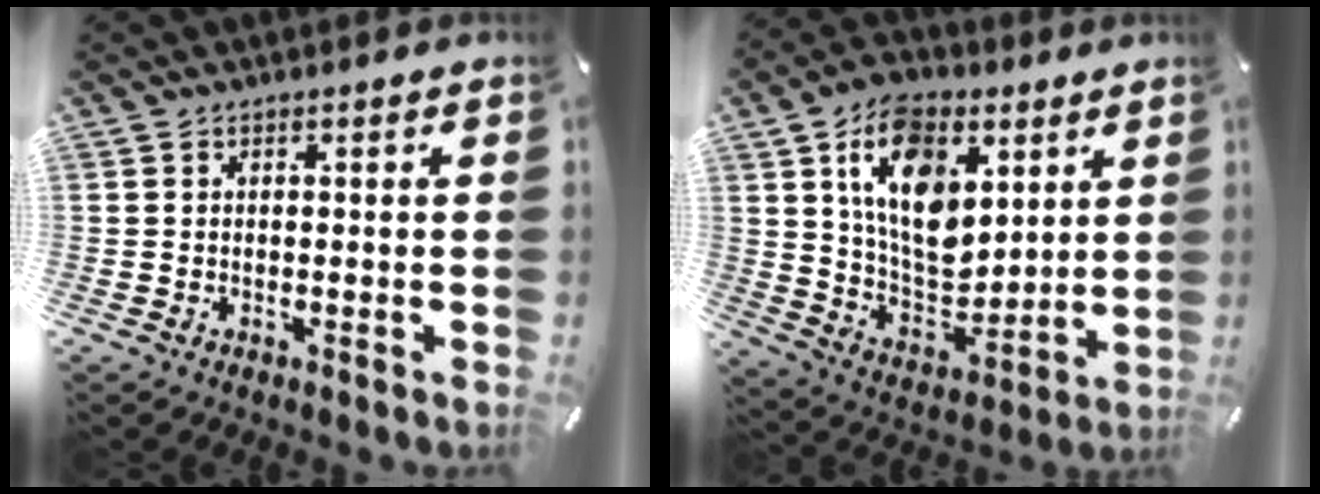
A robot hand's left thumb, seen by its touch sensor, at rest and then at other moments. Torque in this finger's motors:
{"motor_torque": [2.51, 2.50, 1.43, -1.34, 0.55]}